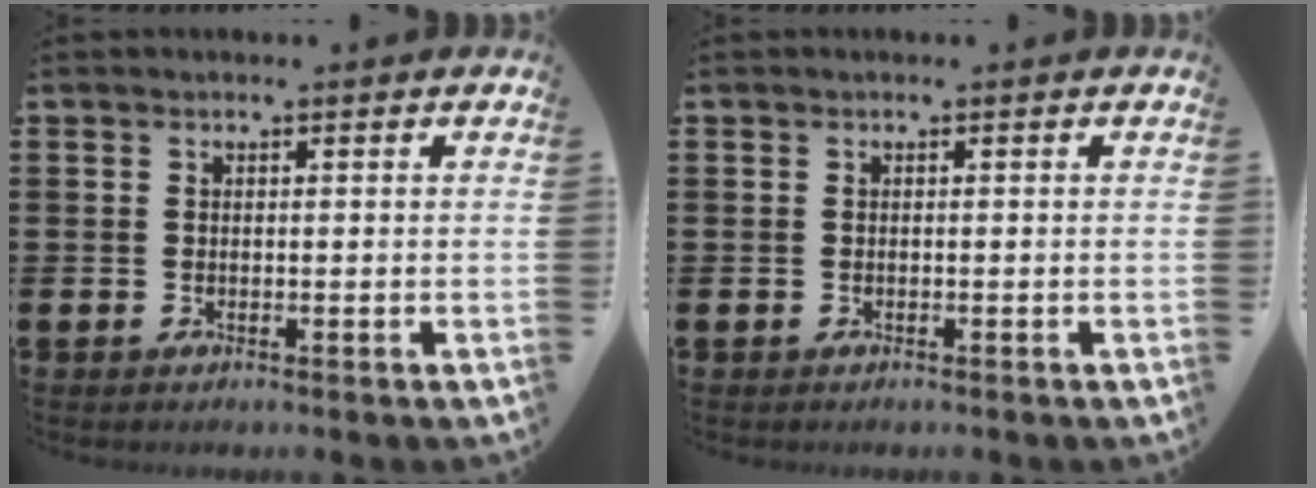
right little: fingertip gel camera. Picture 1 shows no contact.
{"total": 0.0}